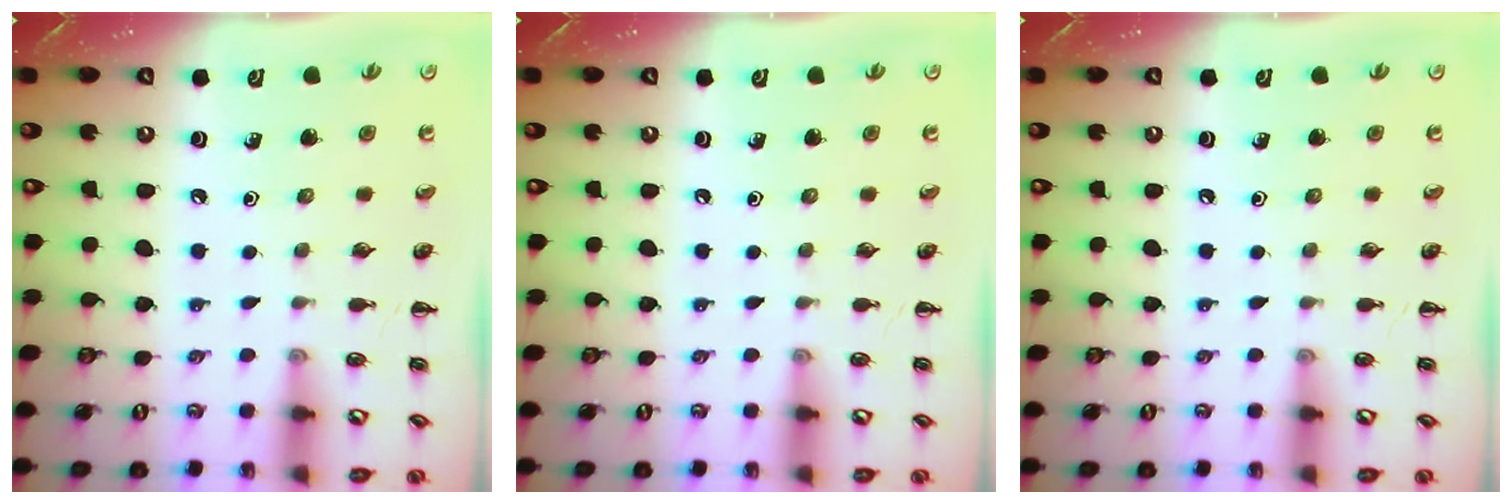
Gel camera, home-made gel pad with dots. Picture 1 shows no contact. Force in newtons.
{"total": 0.0}
{"total": 0.0}